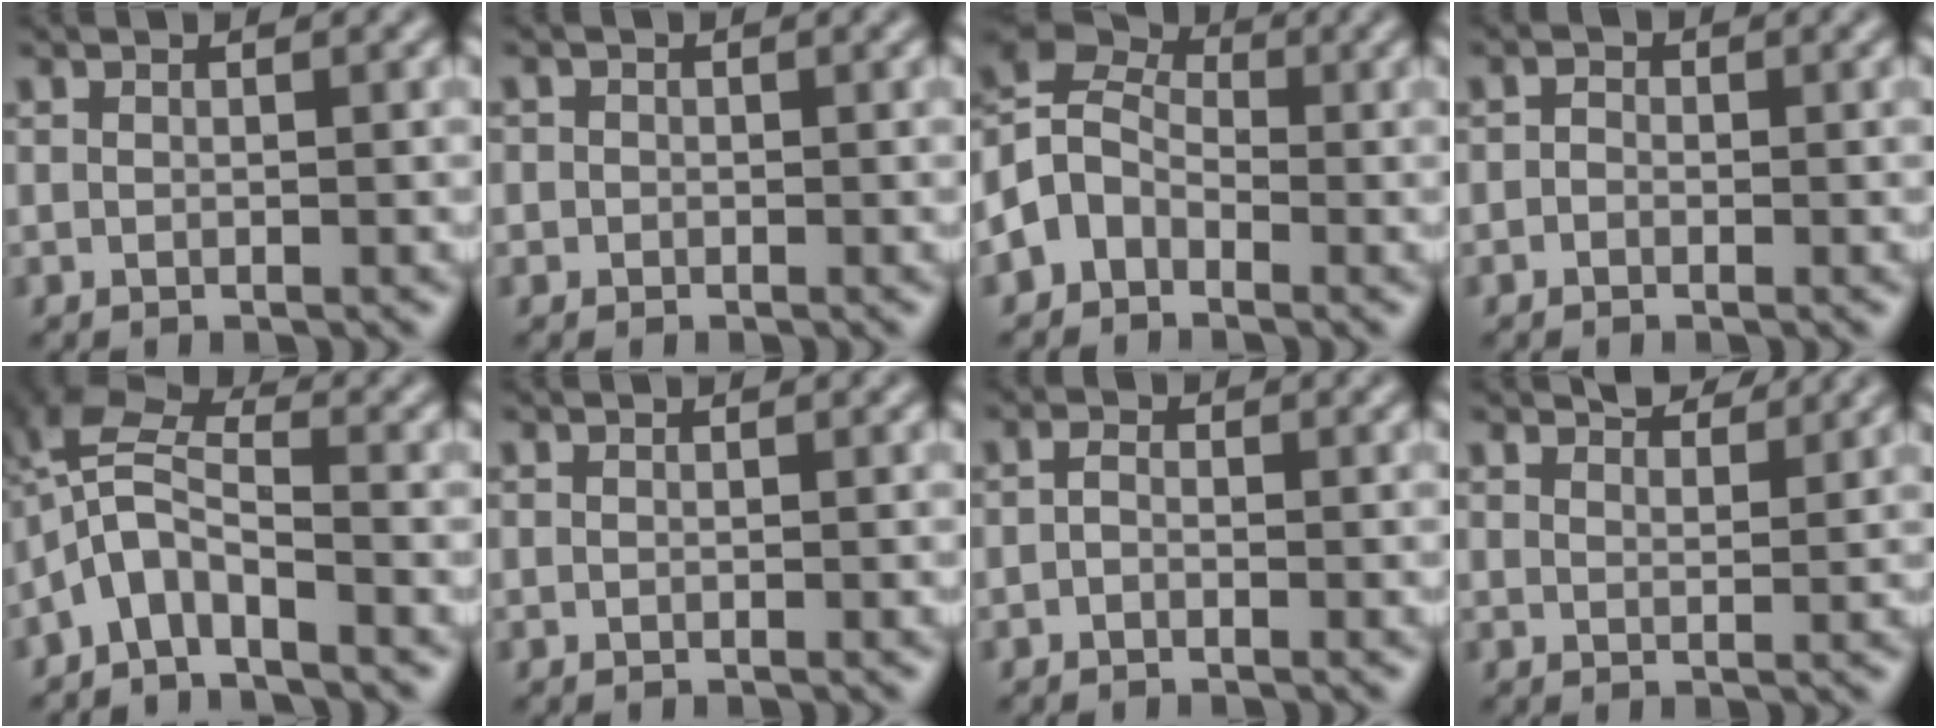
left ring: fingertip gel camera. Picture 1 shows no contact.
{"total": 1.3, "force": [0.1, 1.3, 0.1], "torque": [0.016, 0.000, -0.010]}
{"total": 4.8, "force": [-1.5, 3.9, 2.4], "torque": [-0.036, 0.011, -0.045]}
{"total": 0.9, "force": [-0.4, 0.7, 0.3], "torque": [-0.005, -0.002, -0.012]}
{"total": 4.8, "force": [-2.8, 1.7, 3.5], "torque": [-0.070, 0.010, -0.065]}
{"total": 0.0}
{"total": 0.9, "force": [-0.4, 0.6, 0.6], "torque": [-0.012, 0.001, -0.011]}
{"total": 3.0, "force": [2.8, 0.5, 0.9], "torque": [-0.015, -0.001, 0.042]}